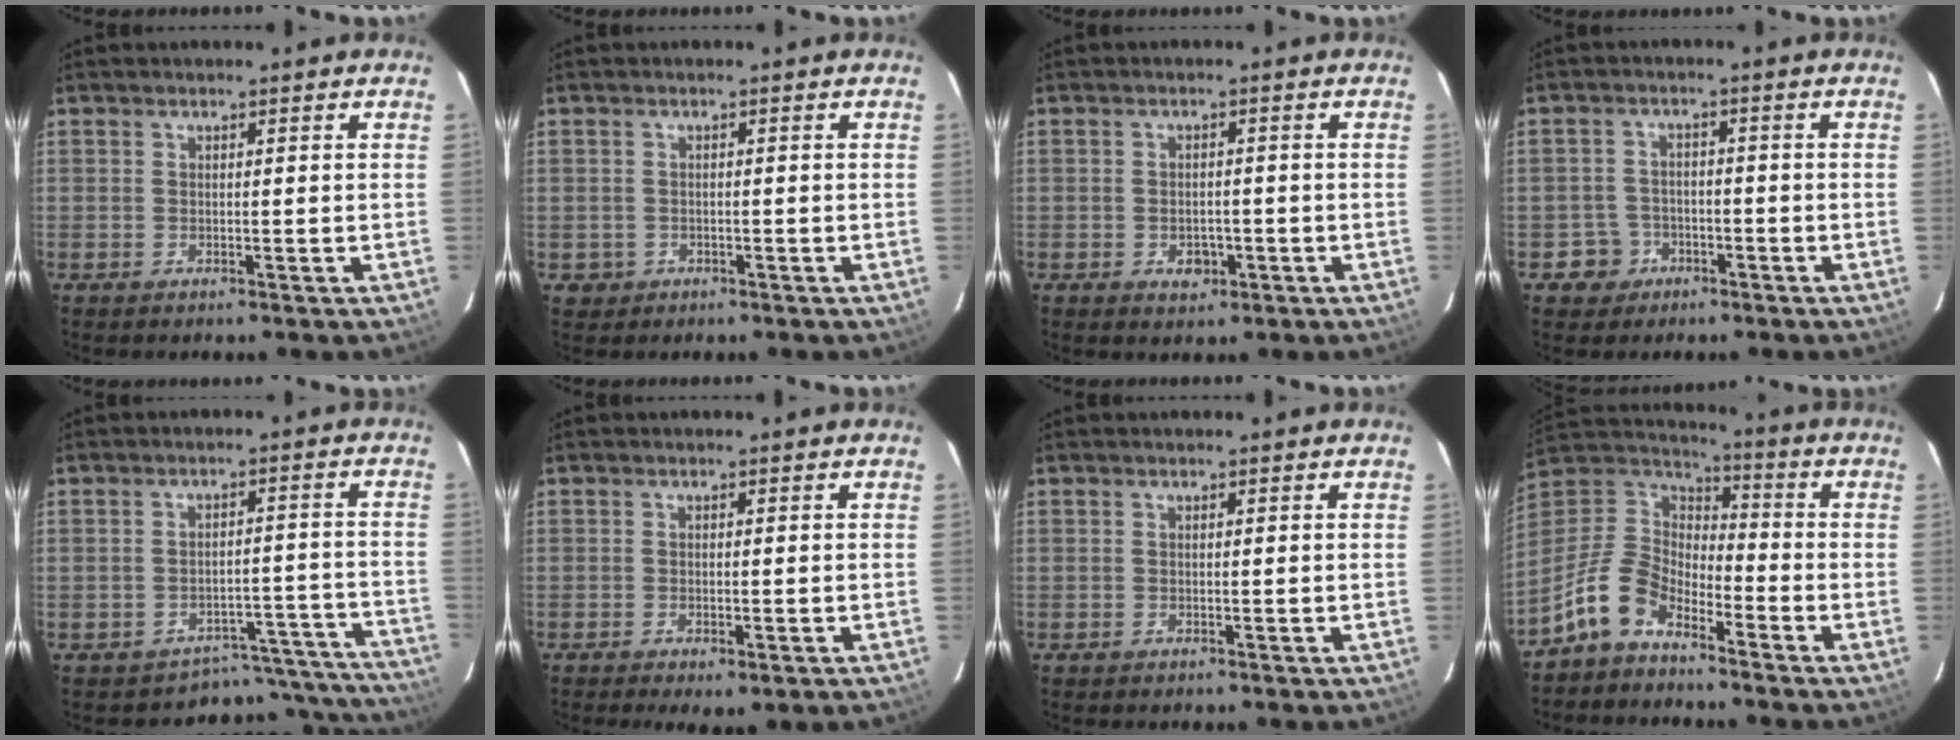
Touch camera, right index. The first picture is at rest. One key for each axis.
{"total": 2.5, "fx": -0.6, "fy": 2.4, "fz": 0.3, "tx": -0.011, "ty": 0.003, "tz": -0.003}
{"total": 3.4, "fx": -1.3, "fy": 2.7, "fz": 1.7, "tx": -0.033, "ty": 0.001, "tz": -0.011}
{"total": 4.7, "fx": -2.2, "fy": 4.2, "fz": -0.1, "tx": -0.007, "ty": 0.020, "tz": -0.036}
{"total": 14.6, "fx": -13.7, "fy": 5.1, "fz": 0.3, "tx": 0.023, "ty": 0.068, "tz": -0.162}
{"total": 3.8, "fx": -2.0, "fy": 1.2, "fz": 3.0, "tx": -0.056, "ty": -0.016, "tz": -0.025}
{"total": 0.0}
{"total": 11.3, "fx": -7.1, "fy": 6.3, "fz": 6.0, "tx": -0.138, "ty": 0.022, "tz": -0.148}